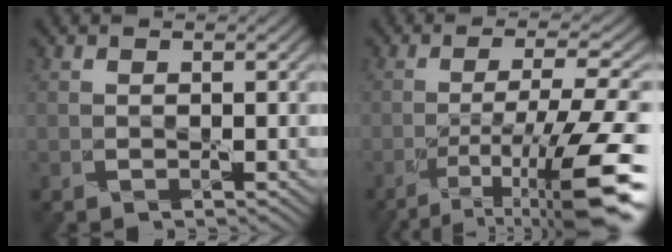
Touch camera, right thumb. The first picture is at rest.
{"total": 13.8, "force": [-7.3, 3.1, 11.2], "torque": [-0.189, -0.002, -0.116]}